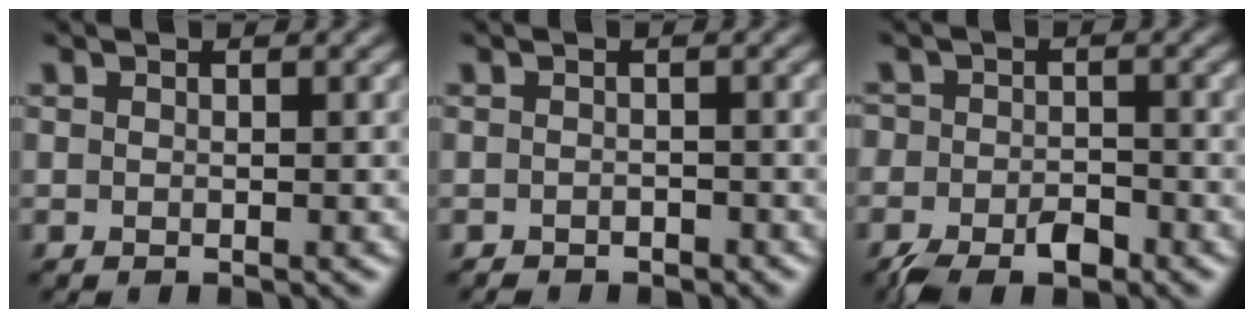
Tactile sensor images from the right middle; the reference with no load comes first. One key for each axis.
{"total": 0.8, "fx": -0.7, "fy": 0.4, "fz": 0.2, "tx": -0.003, "ty": -0.001, "tz": -0.011}
{"total": 4.2, "fx": -2.9, "fy": 2.3, "fz": 2.1, "tx": -0.038, "ty": -0.003, "tz": -0.058}